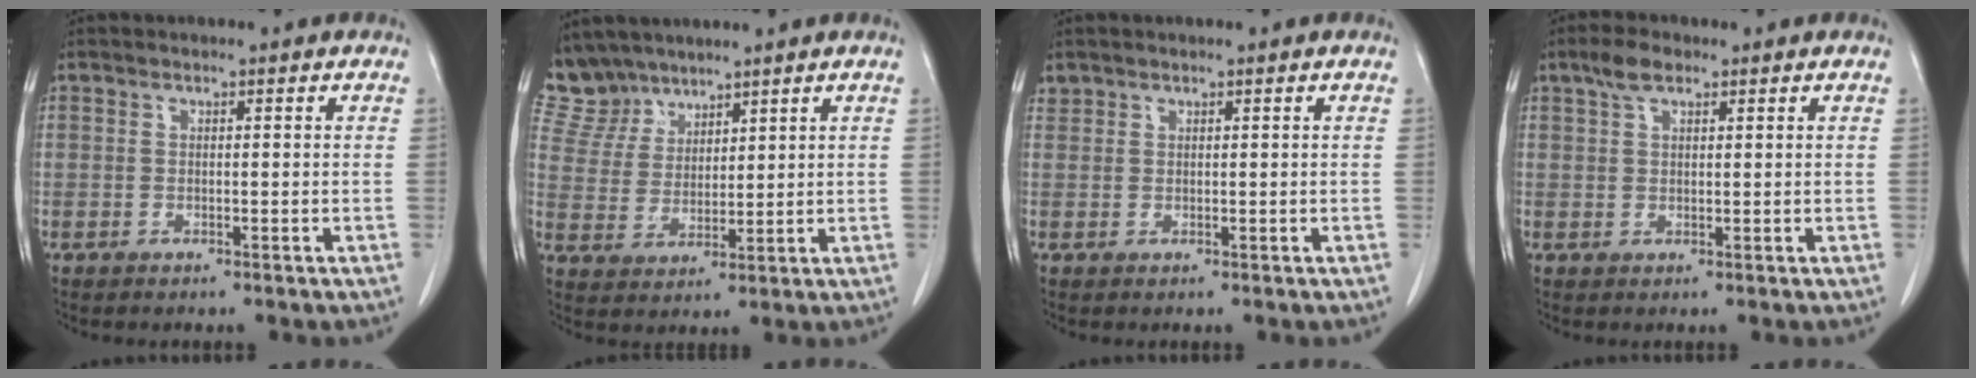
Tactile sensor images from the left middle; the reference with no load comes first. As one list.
[{"total": 6.5, "force": [6.0, 2.7, -0.2], "torque": [-0.005, 0.005, 0.134]}, {"total": 0.8, "force": [0.7, 0.4, -0.1], "torque": [0.003, 0.006, 0.014]}, {"total": 3.1, "force": [2.0, 1.4, 2.0], "torque": [-0.042, 0.010, 0.039]}]